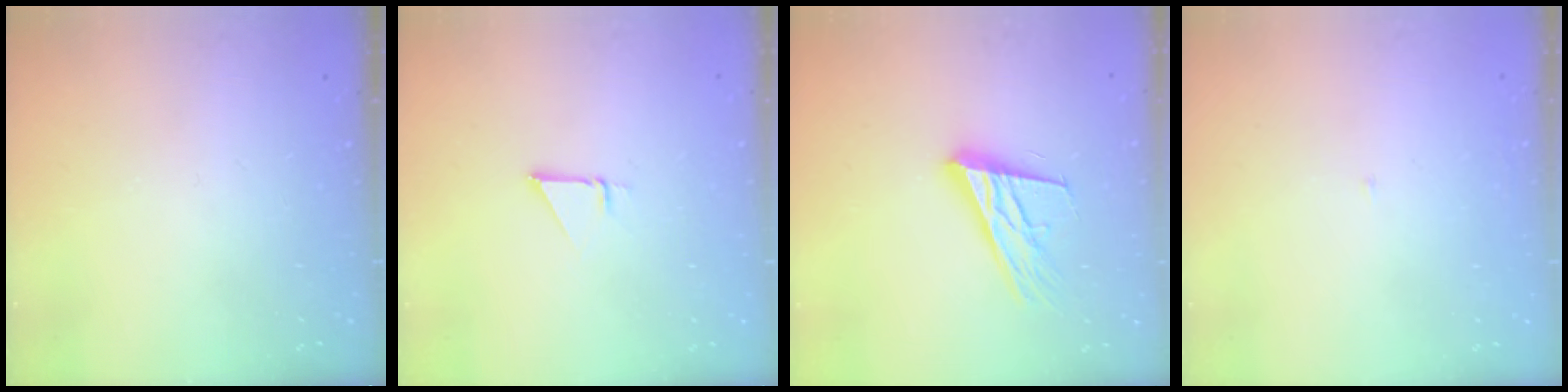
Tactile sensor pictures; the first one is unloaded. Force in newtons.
{"total": 1.4, "press": 1.4, "slide": 0.0}
{"total": 18.0, "press": 17.5, "slide": 3.9}
{"total": 2.0, "press": 2.0, "slide": 0.2}